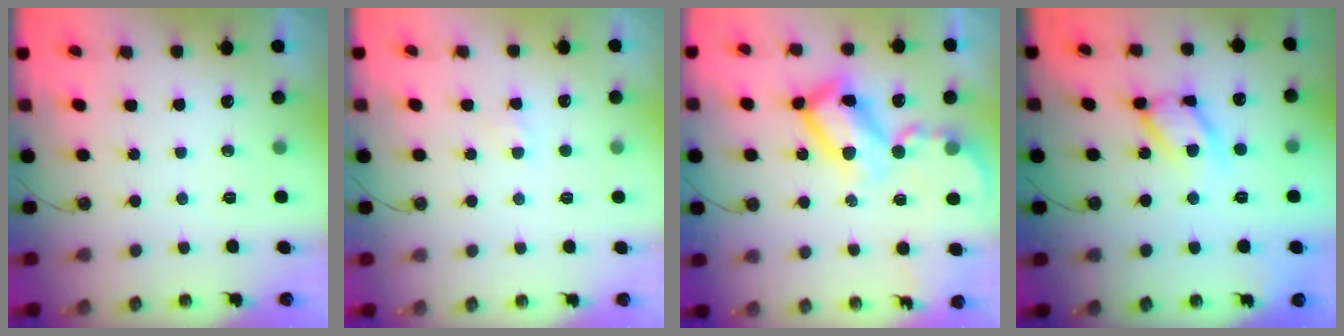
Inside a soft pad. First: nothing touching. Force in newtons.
{"total": 3.1, "press": 3.1, "slide": 0.5}
{"total": 21.8, "press": 21.6, "slide": 2.8}
{"total": 14.0, "press": 14.0, "slide": 1.1}